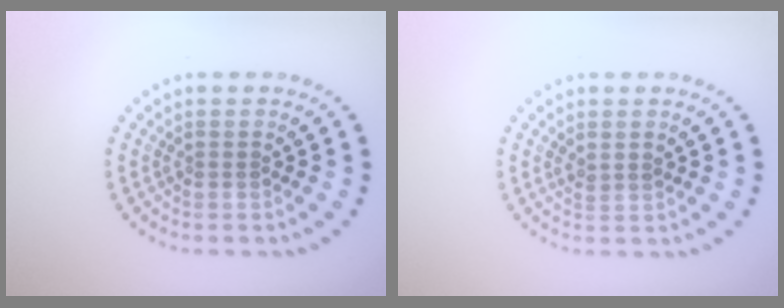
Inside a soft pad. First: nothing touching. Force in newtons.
{"total": 0.7, "press": 0.5, "slide": 0.5}